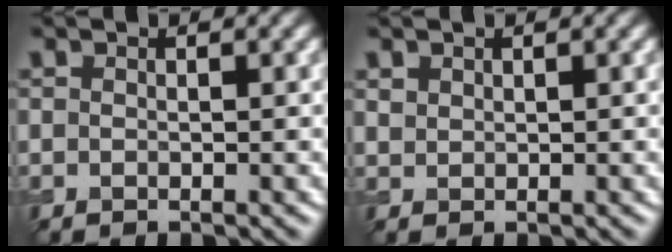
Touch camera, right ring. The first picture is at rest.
{"total": 0.9, "force": [0.6, 0.6, 0.1], "torque": [-0.005, -0.001, 0.017]}